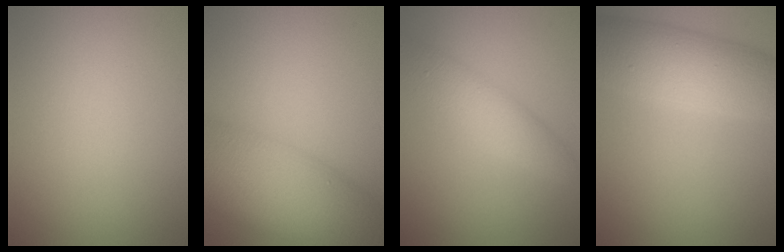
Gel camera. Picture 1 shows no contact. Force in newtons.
{"total": 10.1, "press": 10.1, "slide": 0.6}
{"total": 3.6, "press": 3.6, "slide": 0.1}
{"total": 7.4, "press": 7.4, "slide": 0.2}